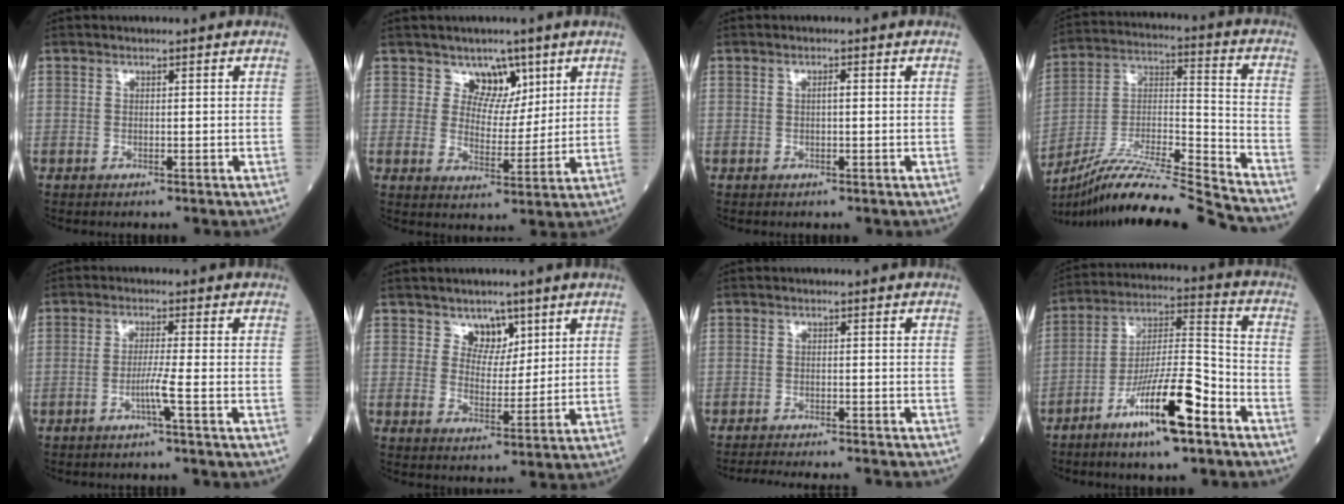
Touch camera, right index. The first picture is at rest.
{"total": 5.2, "force": [3.5, 3.6, 1.4], "torque": [-0.013, -0.003, 0.060]}
{"total": 0.9, "force": [0.1, 0.0, 0.9], "torque": [-0.020, -0.001, 0.002]}
{"total": 21.7, "force": [-19.8, -1.7, 8.8], "torque": [-0.183, -0.016, -0.343]}
{"total": 3.2, "force": [-1.4, -1.0, 2.7], "torque": [-0.053, -0.004, -0.030]}
{"total": 4.3, "force": [2.9, 2.9, 1.5], "torque": [-0.017, -0.004, 0.050]}
{"total": 11.5, "force": [-10.8, 0.6, 3.7], "torque": [-0.052, -0.013, -0.143]}
{"total": 14.1, "force": [-7.9, 1.7, 11.6], "torque": [-0.212, -0.005, -0.140]}